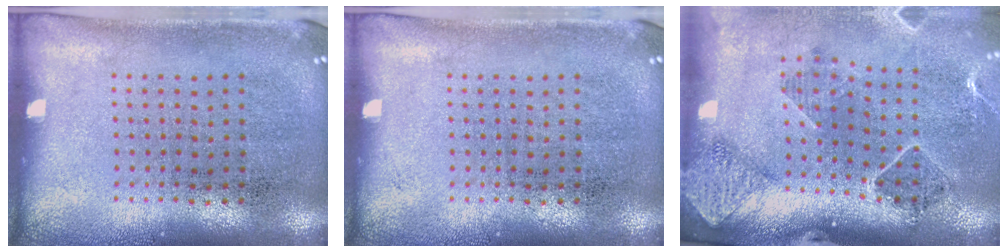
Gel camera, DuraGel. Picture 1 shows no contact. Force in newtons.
{"total": 0.0}
{"total": 1.6, "press": 1.6, "slide": 0.2}